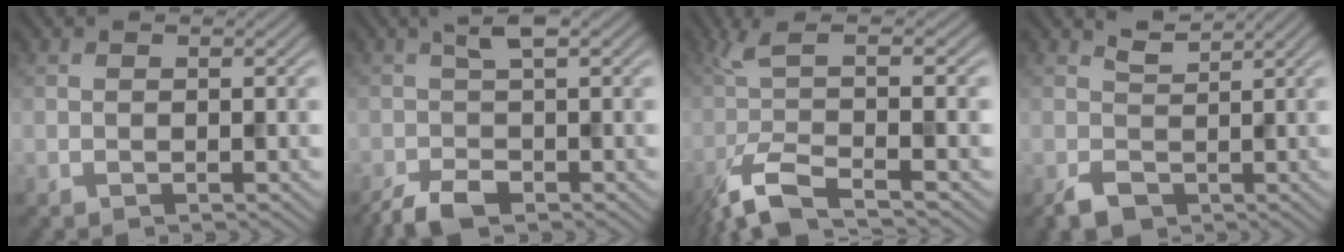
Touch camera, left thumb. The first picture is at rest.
{"total": 4.0, "force": [-1.7, 1.3, 3.4], "torque": [-0.074, 0.000, -0.037]}
{"total": 8.7, "force": [-3.0, 2.3, 7.8], "torque": [-0.147, -0.006, -0.072]}
{"total": 2.5, "force": [0.4, 1.9, 1.7], "torque": [-0.036, -0.008, 0.012]}